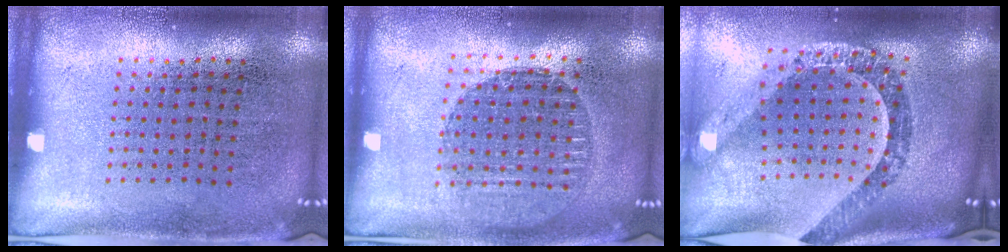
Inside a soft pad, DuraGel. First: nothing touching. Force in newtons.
{"total": 1.6, "press": 1.5, "slide": 0.7}
{"total": 2.5, "press": 2.1, "slide": 1.3}